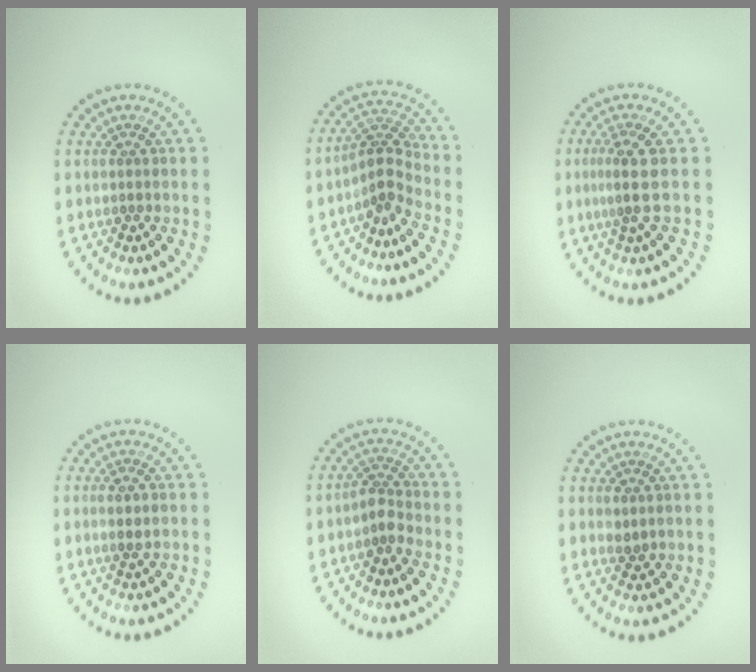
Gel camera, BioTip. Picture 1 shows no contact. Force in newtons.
{"total": 2.7, "press": 1.9, "slide": 2.0}
{"total": 2.4, "press": 2.0, "slide": 1.4}
{"total": 0.9, "press": 0.8, "slide": 0.4}
{"total": 1.9, "press": 1.4, "slide": 1.2}
{"total": 0.8, "press": 0.8, "slide": 0.2}